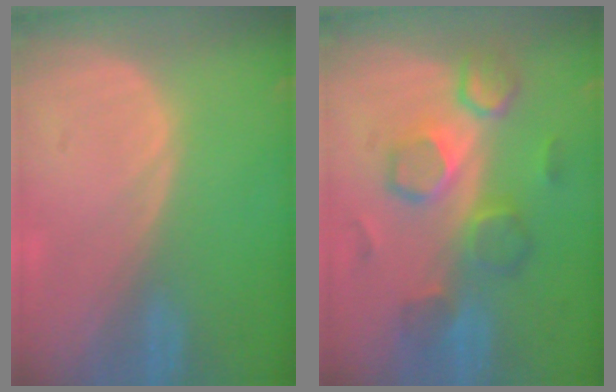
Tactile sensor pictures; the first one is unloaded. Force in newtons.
{"total": 8.4, "press": 8.3, "slide": 1.4}